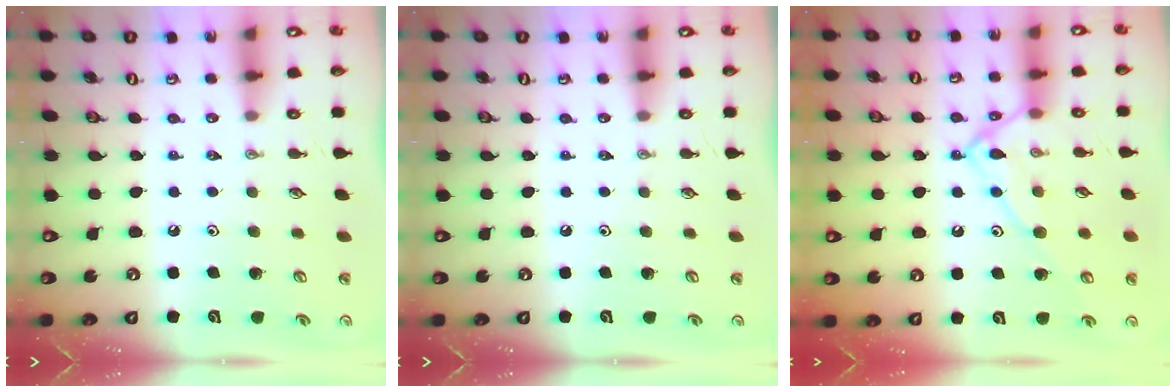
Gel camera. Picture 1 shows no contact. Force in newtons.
{"total": 0.0}
{"total": 13.9, "press": 13.9, "slide": 0.7}